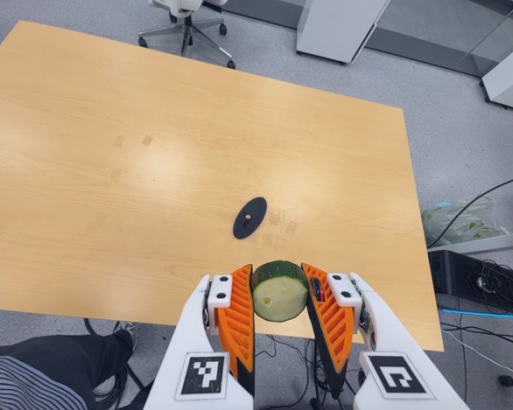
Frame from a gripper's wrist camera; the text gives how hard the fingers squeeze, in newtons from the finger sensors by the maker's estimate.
{"total": 12.1, "left": 11.6, "right": 12.6}